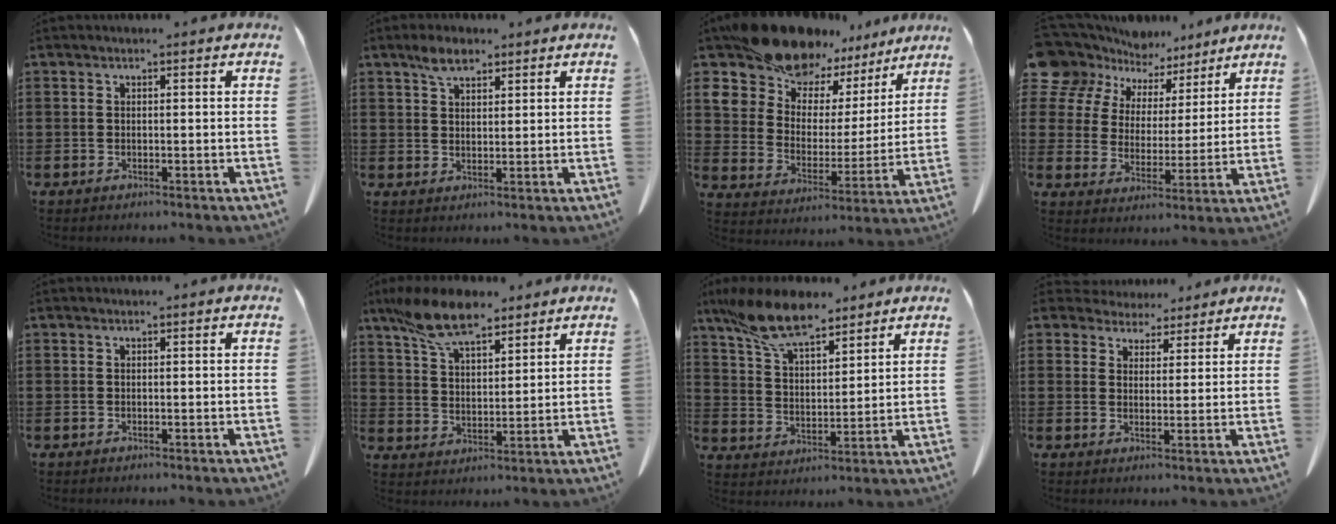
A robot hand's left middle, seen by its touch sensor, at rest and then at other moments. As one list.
[{"total": 4.0, "force": [2.9, 1.8, 2.1], "torque": [-0.039, 0.004, 0.051]}, {"total": 14.4, "force": [12.7, 5.8, 3.4], "torque": [-0.124, -0.088, 0.231]}, {"total": 8.3, "force": [6.6, 4.9, 0.7], "torque": [-0.060, -0.033, 0.126]}, {"total": 0.0}, {"total": 10.5, "force": [8.1, 3.7, 5.6], "torque": [-0.131, -0.009, 0.154]}, {"total": 11.7, "force": [9.1, 3.6, 6.3], "torque": [-0.148, -0.018, 0.171]}, {"total": 3.9, "force": [3.6, 1.4, 0.0], "torque": [-0.015, -0.007, 0.070]}]